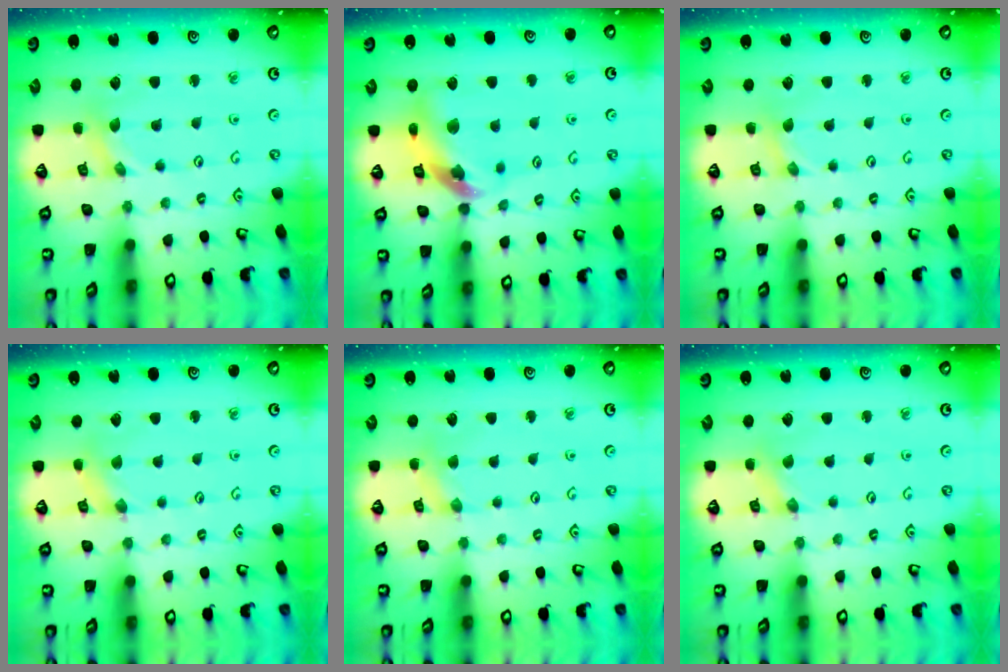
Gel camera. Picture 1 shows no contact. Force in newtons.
{"total": 13.1, "press": 13.0, "slide": 1.8}
{"total": 0.6, "press": 0.6, "slide": 0.2}
{"total": 1.2, "press": 1.2, "slide": 0.2}
{"total": 2.0, "press": 1.9, "slide": 0.3}
{"total": 0.7, "press": 0.7, "slide": 0.2}